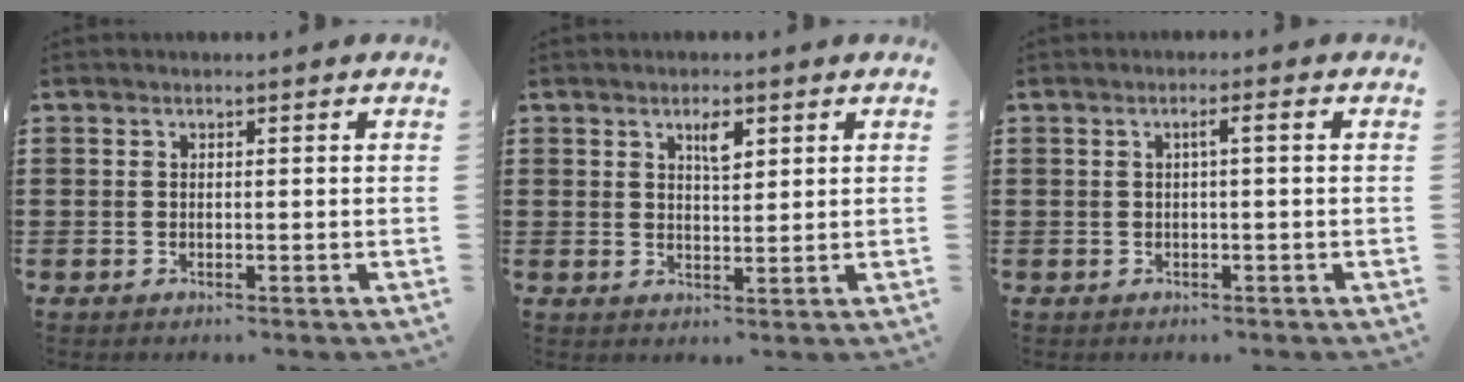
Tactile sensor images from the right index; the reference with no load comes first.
{"total": 3.1, "force": [1.7, 1.0, 2.3], "torque": [-0.035, -0.001, 0.025]}
{"total": 1.7, "force": [-0.2, -0.2, 1.7], "torque": [-0.028, -0.004, -0.007]}